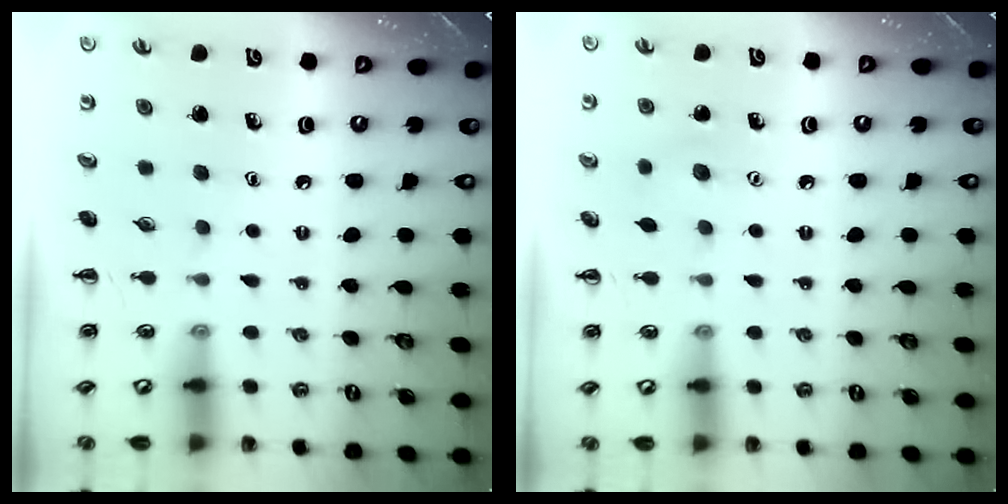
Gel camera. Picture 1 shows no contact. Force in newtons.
{"total": 4.4, "press": 4.3, "slide": 0.9}